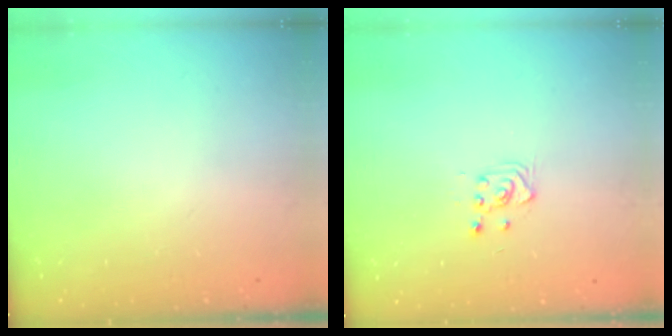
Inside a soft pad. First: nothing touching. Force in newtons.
{"total": 2.8, "press": 2.7, "slide": 0.7}